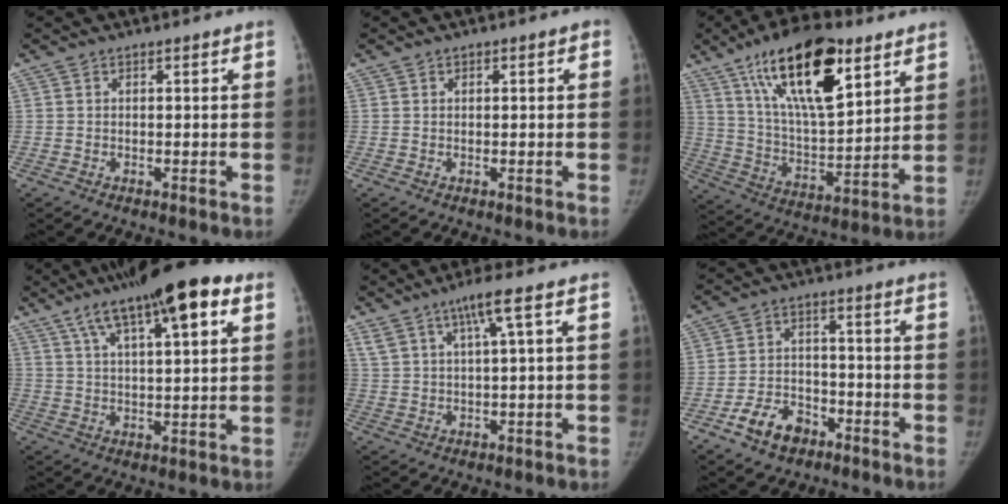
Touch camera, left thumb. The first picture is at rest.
{"total": 0.7, "force": [0.1, 0.6, 0.2], "torque": [0.008, 0.002, -0.003]}
{"total": 22.7, "force": [12.3, 9.0, 16.9], "torque": [-0.262, -0.045, 0.217]}
{"total": 16.9, "force": [8.9, 4.5, 13.6], "torque": [-0.197, -0.007, 0.140]}
{"total": 6.3, "force": [3.4, 0.0, 5.3], "torque": [-0.106, -0.005, 0.070]}
{"total": 8.2, "force": [-4.9, 5.4, 3.9], "torque": [-0.053, 0.031, -0.084]}